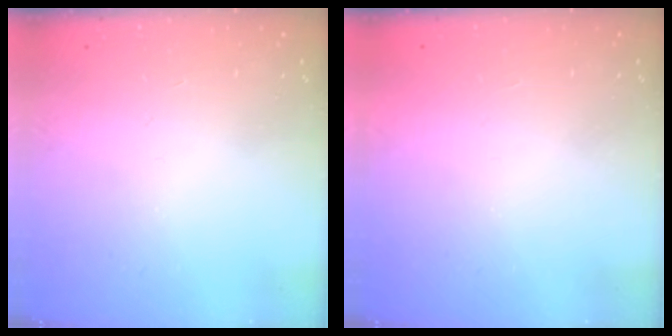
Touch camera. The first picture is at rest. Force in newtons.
{"total": 1.6, "press": 1.6, "slide": 0.1}